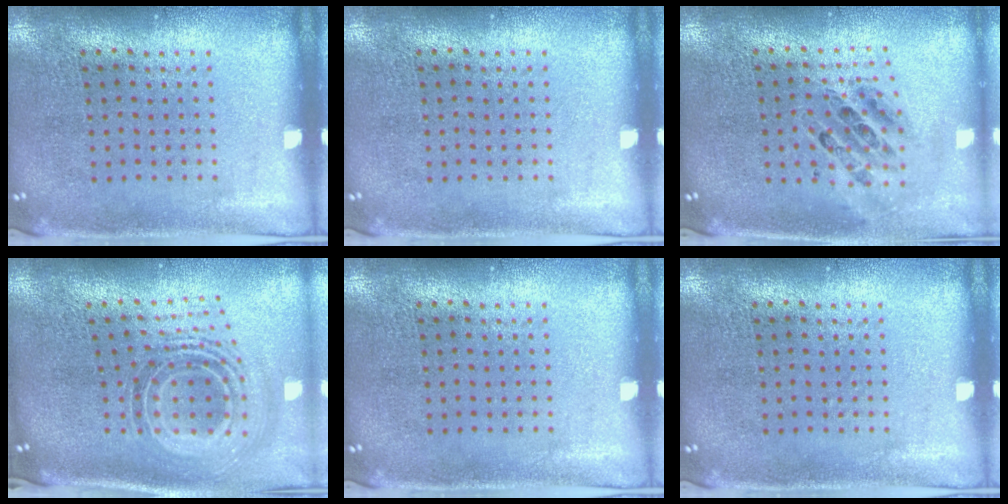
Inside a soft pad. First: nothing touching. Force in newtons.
{"total": 0.0}
{"total": 0.6, "press": 0.6, "slide": 0.0}
{"total": 1.8, "press": 1.3, "slide": 1.2}
{"total": 0.0}
{"total": 0.0}